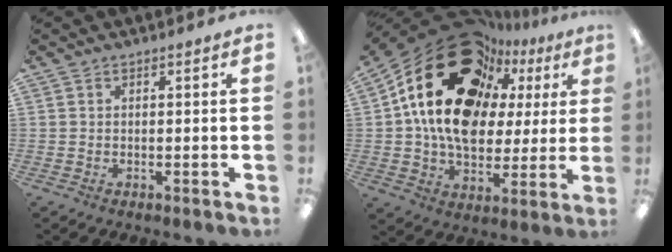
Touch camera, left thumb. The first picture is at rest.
{"total": 23.9, "force": [10.0, 16.7, 13.9], "torque": [-0.258, -0.053, 0.177]}